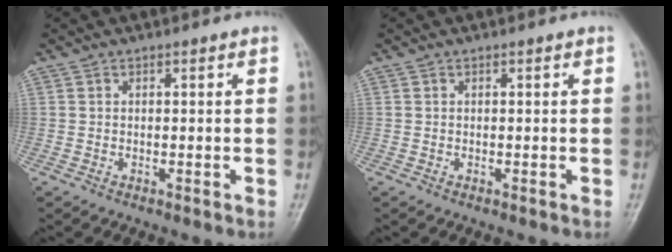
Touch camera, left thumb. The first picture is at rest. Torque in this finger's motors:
{"motor_torque": [0.00, 0.00, 0.00, 0.00, 0.00]}